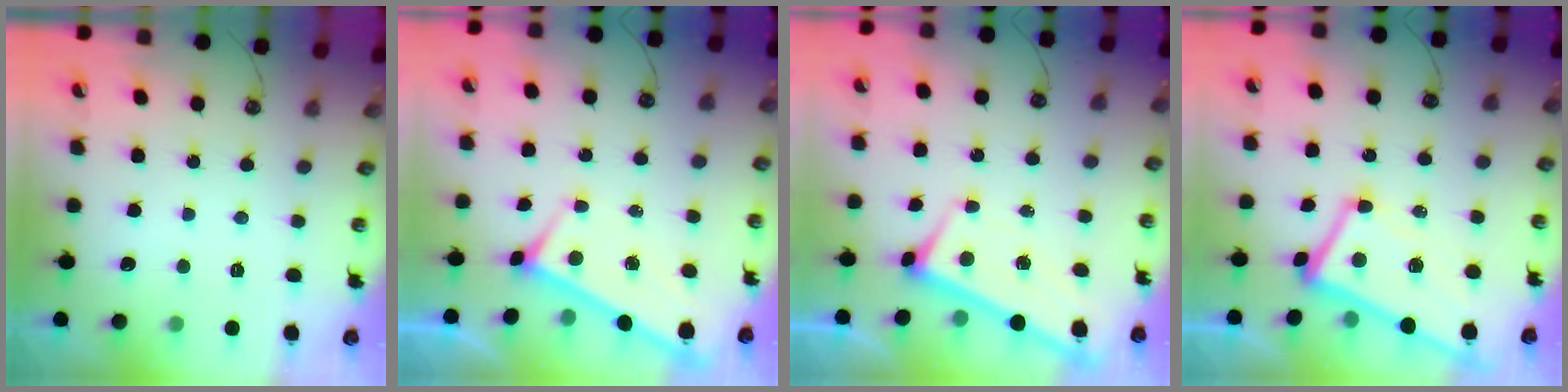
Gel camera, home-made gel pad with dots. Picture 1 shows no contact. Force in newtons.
{"total": 4.6, "press": 4.5, "slide": 0.2}
{"total": 2.8, "press": 2.8, "slide": 0.3}
{"total": 1.4, "press": 1.1, "slide": 0.9}